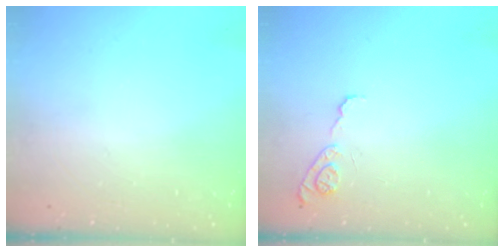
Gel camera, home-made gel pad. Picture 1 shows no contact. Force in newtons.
{"total": 7.6, "press": 7.5, "slide": 0.8}